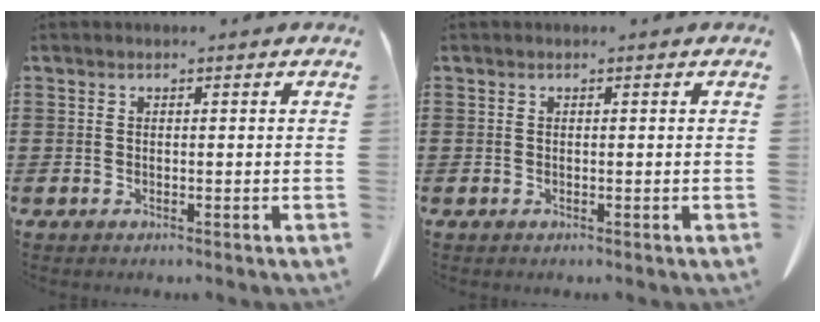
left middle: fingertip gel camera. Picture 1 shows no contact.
{"total": 0.0}